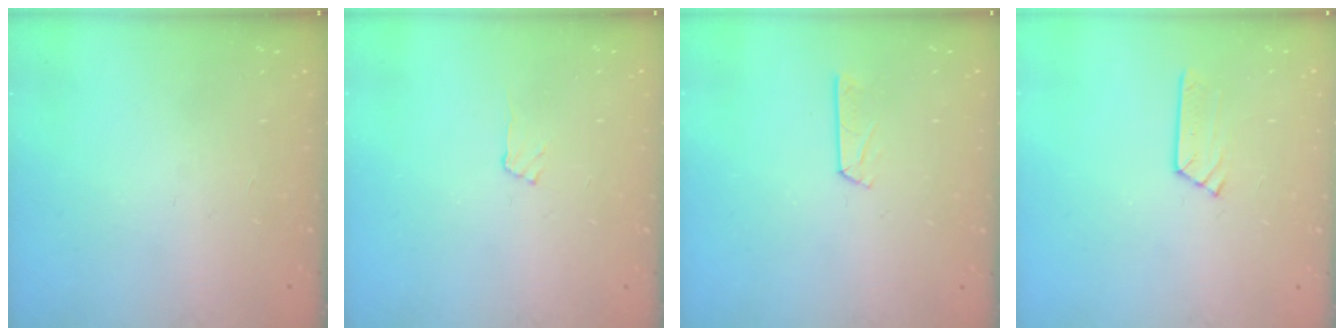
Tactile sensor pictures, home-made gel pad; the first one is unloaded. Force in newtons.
{"total": 5.1, "press": 5.1, "slide": 0.5}
{"total": 3.6, "press": 3.5, "slide": 0.4}
{"total": 4.1, "press": 4.1, "slide": 0.4}